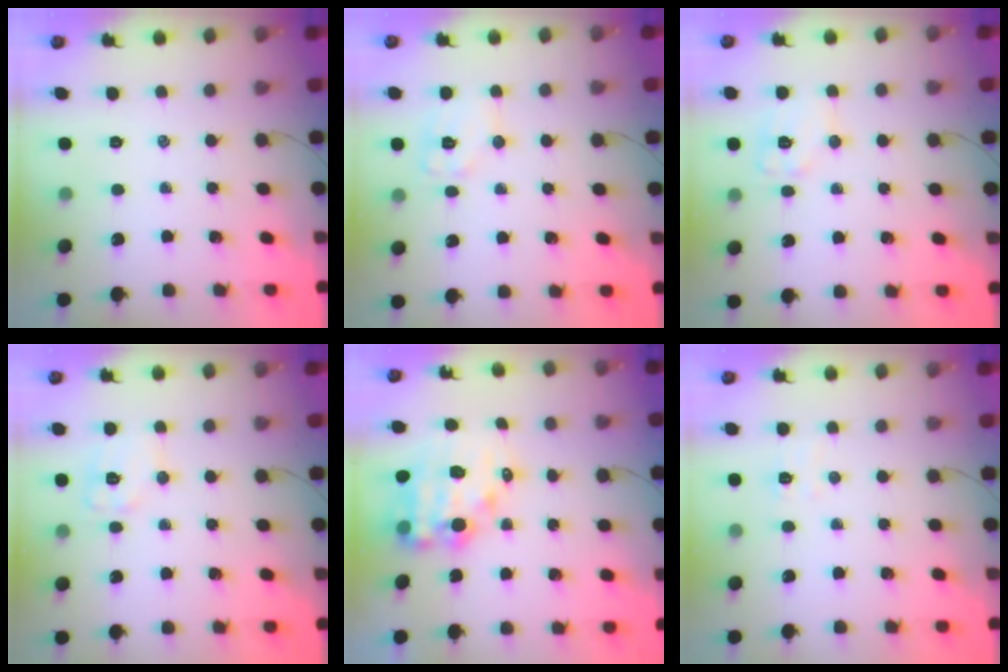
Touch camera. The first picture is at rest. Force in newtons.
{"total": 8.0, "press": 8.0, "slide": 0.6}
{"total": 8.6, "press": 8.6, "slide": 0.4}
{"total": 8.6, "press": 8.6, "slide": 0.4}
{"total": 12.5, "press": 12.1, "slide": 3.0}
{"total": 4.8, "press": 4.7, "slide": 0.7}